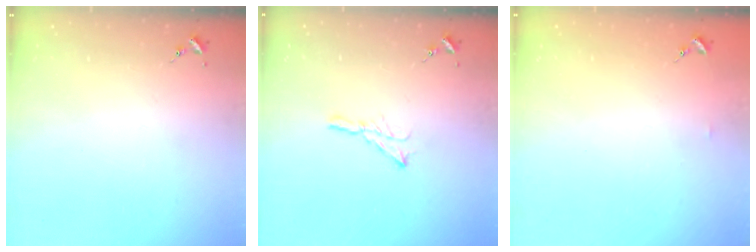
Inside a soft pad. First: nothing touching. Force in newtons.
{"total": 5.3, "press": 5.3, "slide": 0.2}
{"total": 3.2, "press": 3.2, "slide": 0.4}